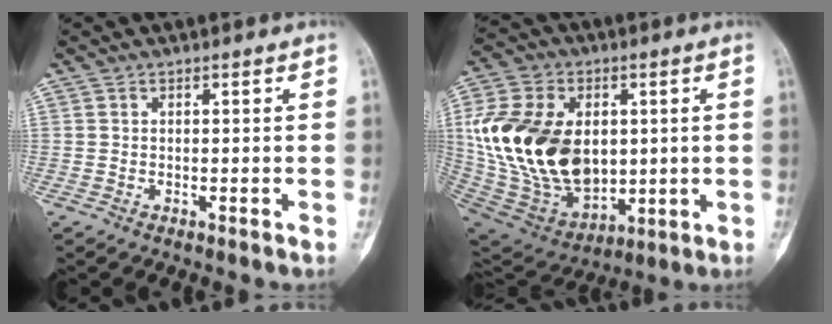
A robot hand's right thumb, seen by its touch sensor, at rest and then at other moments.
{"total": 26.6, "force": [2.0, 17.6, 19.8], "torque": [-0.371, -0.013, 0.061]}